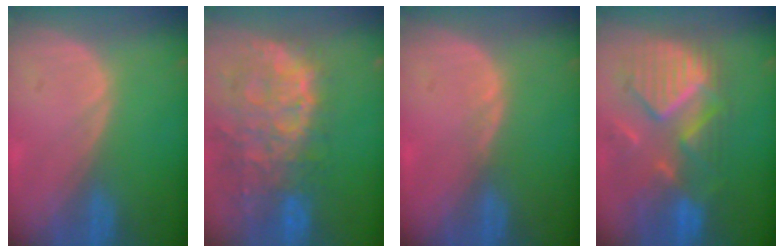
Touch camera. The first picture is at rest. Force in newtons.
{"total": 13.6, "press": 11.0, "slide": 7.9}
{"total": 0.7, "press": 0.7, "slide": 0.2}
{"total": 11.7, "press": 10.3, "slide": 5.6}